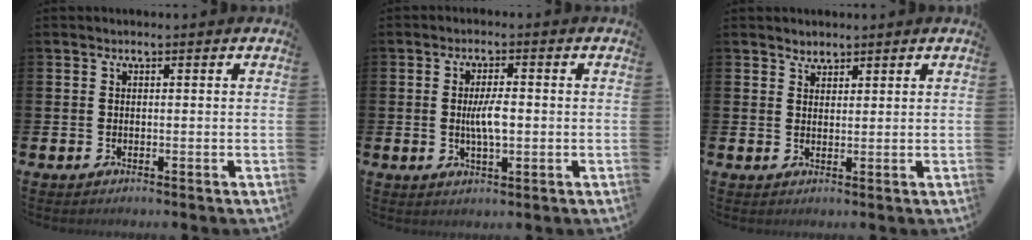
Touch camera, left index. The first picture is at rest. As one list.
[{"total": 4.1, "force": [0.0, 1.4, 3.8], "torque": [-0.065, 0.001, -0.003]}, {"total": 2.0, "force": [1.9, 0.7, -0.1], "torque": [0.012, -0.005, 0.034]}]